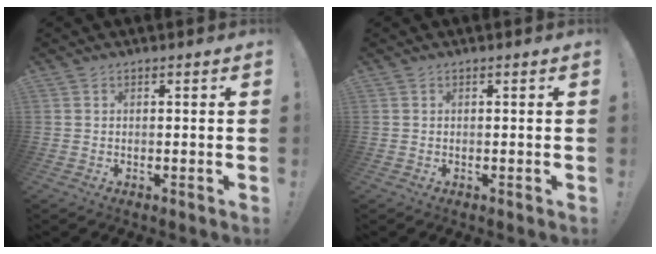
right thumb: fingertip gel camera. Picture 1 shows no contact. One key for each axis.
{"total": 0.0}